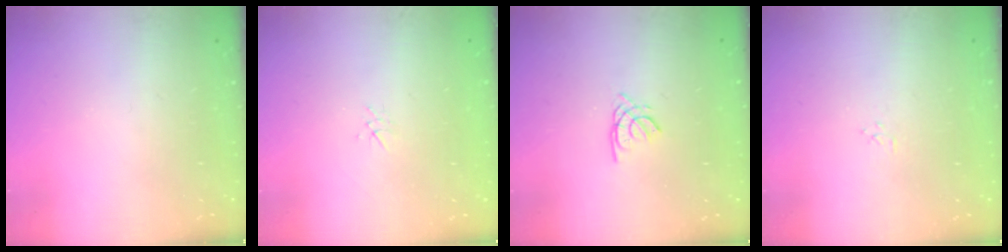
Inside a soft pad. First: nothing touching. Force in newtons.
{"total": 3.7, "press": 3.6, "slide": 0.5}
{"total": 1.7, "press": 1.7, "slide": 0.4}
{"total": 2.9, "press": 2.9, "slide": 0.3}